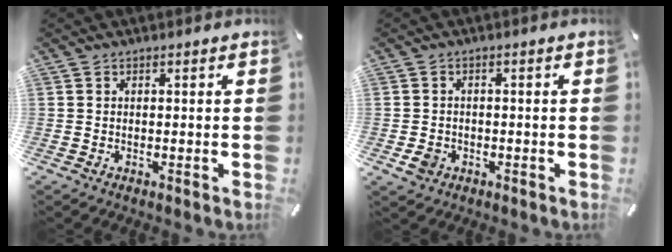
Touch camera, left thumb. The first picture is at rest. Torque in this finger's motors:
{"motor_torque": [0.23, 0.70, 0.21, 0.13, 0.06]}